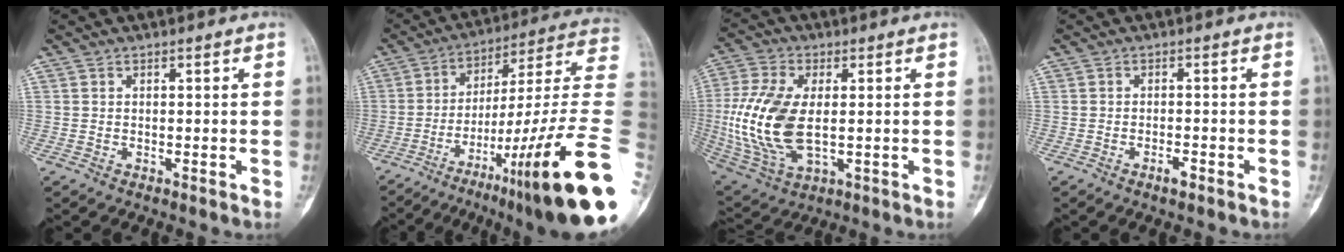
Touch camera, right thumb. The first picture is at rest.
{"total": 28.8, "force": [-10.6, 4.0, 26.5], "torque": [-0.319, 0.060, -0.156]}
{"total": 16.8, "force": [-0.2, 9.1, 14.1], "torque": [-0.310, -0.007, 0.005]}
{"total": 1.8, "force": [-1.2, 0.5, 1.3], "torque": [-0.027, 0.004, -0.022]}